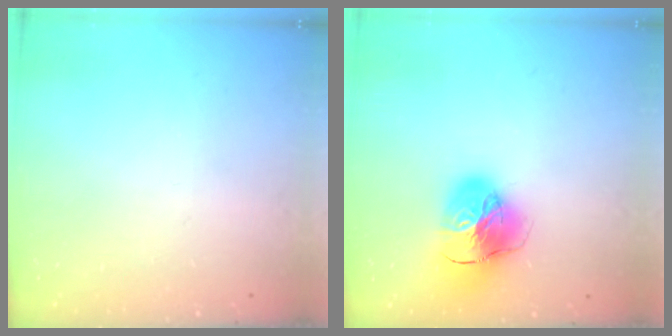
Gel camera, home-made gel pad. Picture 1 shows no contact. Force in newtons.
{"total": 17.8, "press": 17.7, "slide": 2.1}